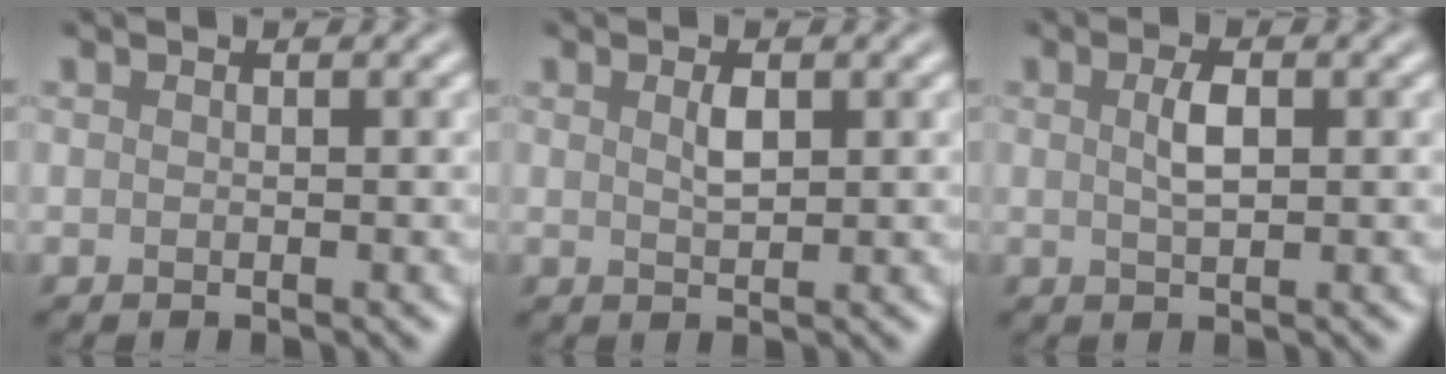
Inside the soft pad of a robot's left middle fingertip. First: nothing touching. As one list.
[{"total": 1.5, "force": [0.6, 0.6, 1.3], "torque": [-0.029, -0.001, 0.013]}, {"total": 2.1, "force": [0.5, 0.8, 1.9], "torque": [-0.041, 0.001, 0.010]}]